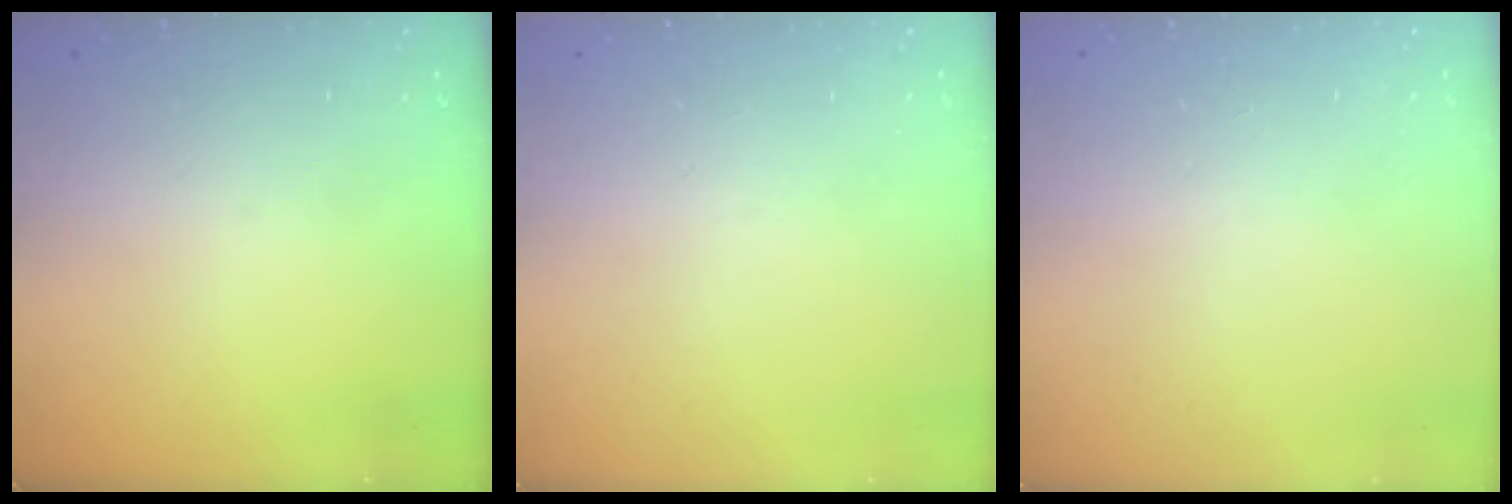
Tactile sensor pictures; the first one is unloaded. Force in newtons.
{"total": 0.0}
{"total": 2.4, "press": 2.4, "slide": 0.2}